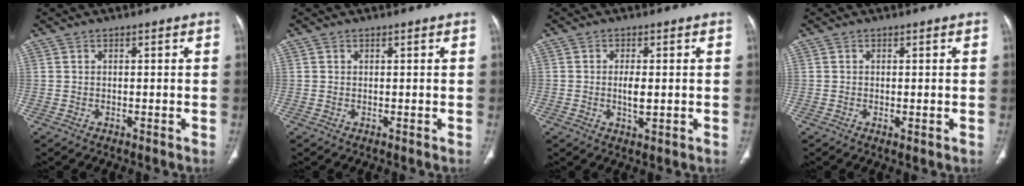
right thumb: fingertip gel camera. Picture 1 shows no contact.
{"total": 0.0}
{"total": 3.6, "force": [-0.2, 1.5, 3.3], "torque": [-0.060, -0.004, -0.003]}
{"total": 1.1, "force": [-0.3, 0.4, 1.0], "torque": [-0.022, -0.005, -0.003]}